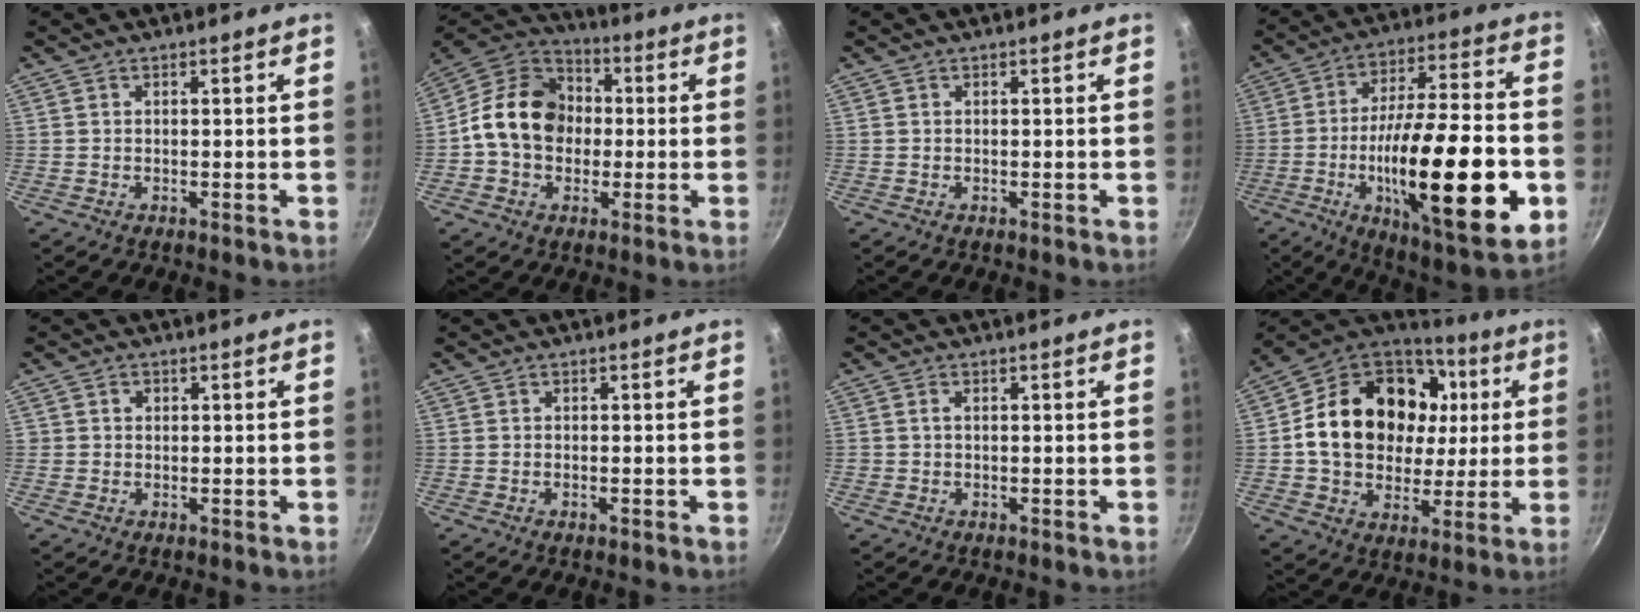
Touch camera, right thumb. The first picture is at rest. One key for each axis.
{"total": 16.0, "fx": 0.0, "fy": 12.8, "fz": 9.5, "tx": -0.129, "ty": 0.034, "tz": -0.016}
{"total": 0.0}
{"total": 28.8, "fx": -7.4, "fy": 8.5, "fz": 26.5, "tx": -0.408, "ty": 0.019, "tz": -0.110}
{"total": 1.3, "fx": 0.2, "fy": 1.2, "fz": 0.3, "tx": 0.003, "ty": 0.002, "tz": 0.001}
{"total": 0.5, "fx": -0.2, "fy": 0.2, "fz": 0.5, "tx": -0.008, "ty": 0.002, "tz": -0.004}
{"total": 0.8, "fx": 0.1, "fy": 0.6, "fz": 0.5, "tx": -0.007, "ty": 0.004, "tz": 0.001}
{"total": 25.4, "fx": 4.2, "fy": 19.3, "fz": 15.9, "tx": -0.257, "ty": 0.026, "tz": 0.074}